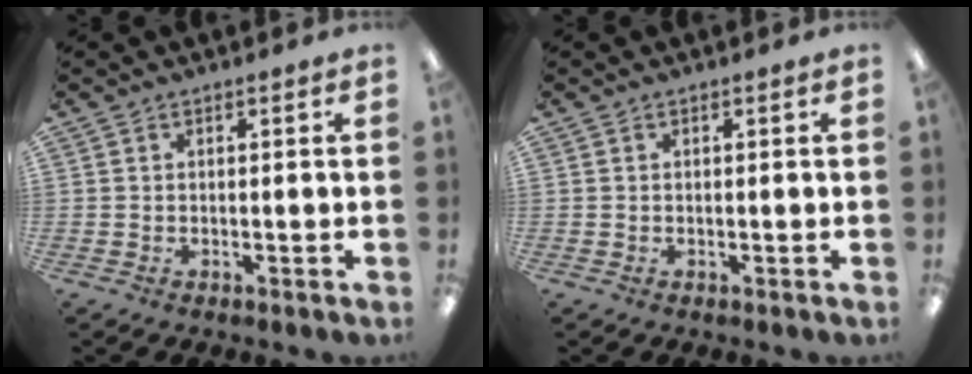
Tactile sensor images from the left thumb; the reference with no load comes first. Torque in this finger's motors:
{"motor_torque": [-0.13, -0.04, -0.21, 0.02, 0.00]}